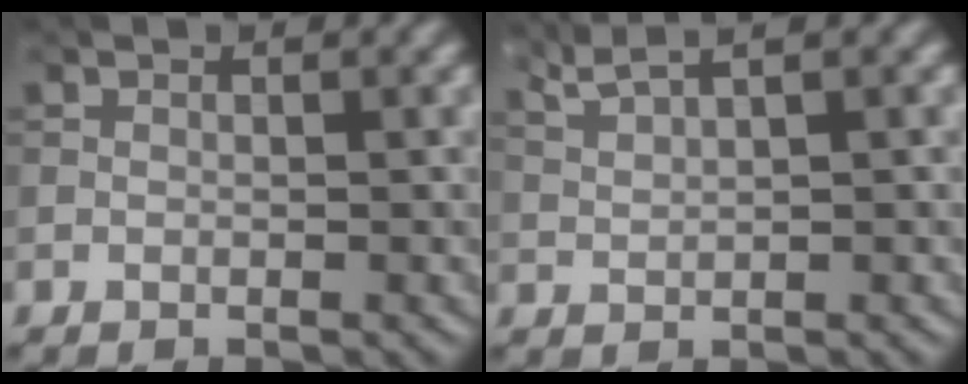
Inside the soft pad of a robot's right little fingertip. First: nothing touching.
{"total": 2.2, "force": [1.8, -0.4, 1.1], "torque": [-0.045, 0.004, 0.062]}